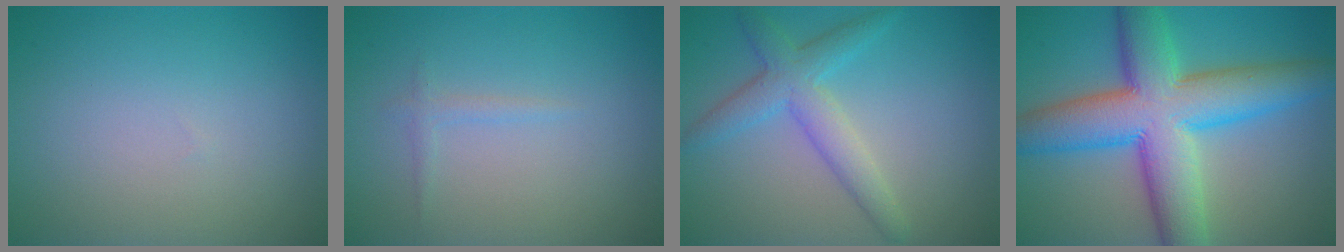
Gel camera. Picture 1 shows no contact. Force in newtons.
{"total": 0.8, "press": 0.8, "slide": 0.0}
{"total": 3.9, "press": 3.9, "slide": 0.1}
{"total": 11.5, "press": 11.5, "slide": 0.2}